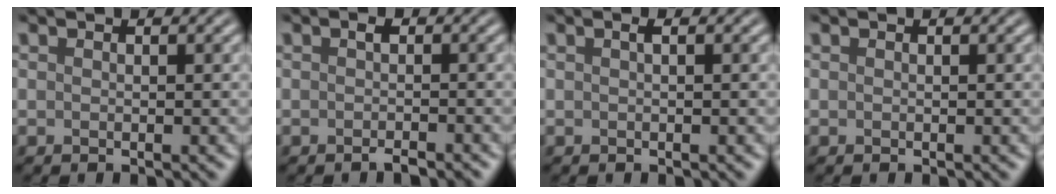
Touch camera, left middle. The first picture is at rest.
{"total": 1.3, "force": [-0.7, 0.5, 1.0], "torque": [-0.016, -0.001, -0.013]}
{"total": 0.6, "force": [0.2, 0.1, 0.6], "torque": [-0.013, 0.005, 0.003]}
{"total": 0.0}